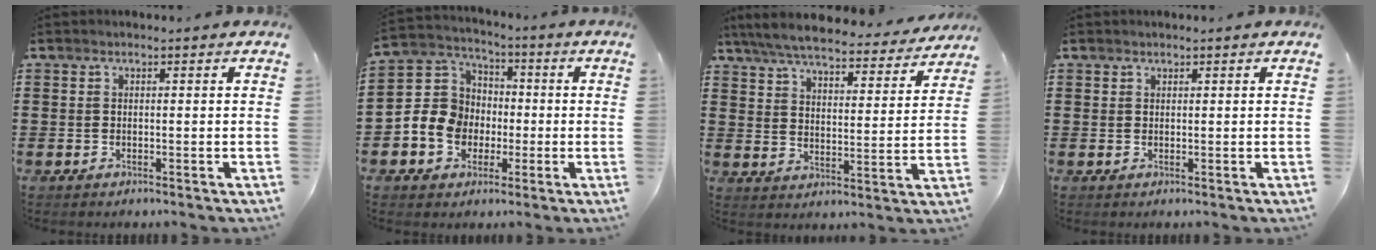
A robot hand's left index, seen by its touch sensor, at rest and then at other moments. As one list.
[{"total": 8.3, "force": [-2.0, 7.6, 2.8], "torque": [-0.091, 0.022, -0.039]}, {"total": 6.7, "force": [6.3, 0.4, 2.2], "torque": [-0.071, -0.039, 0.109]}, {"total": 0.6, "force": [0.6, 0.3, 0.0], "torque": [-0.002, 0.000, 0.012]}]